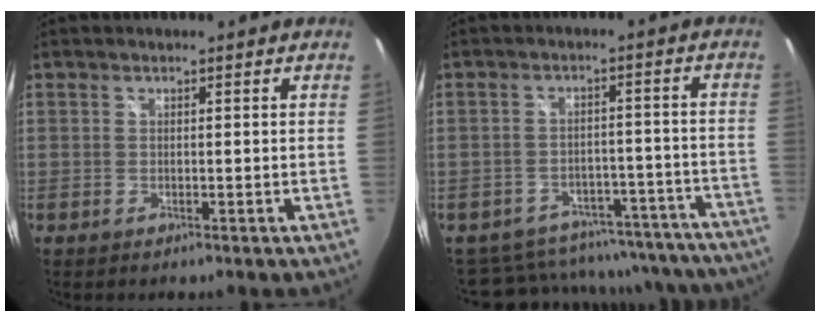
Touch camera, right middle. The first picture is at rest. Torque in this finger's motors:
{"motor_torque": [0.43, -1.71, 0.07, 0.03]}